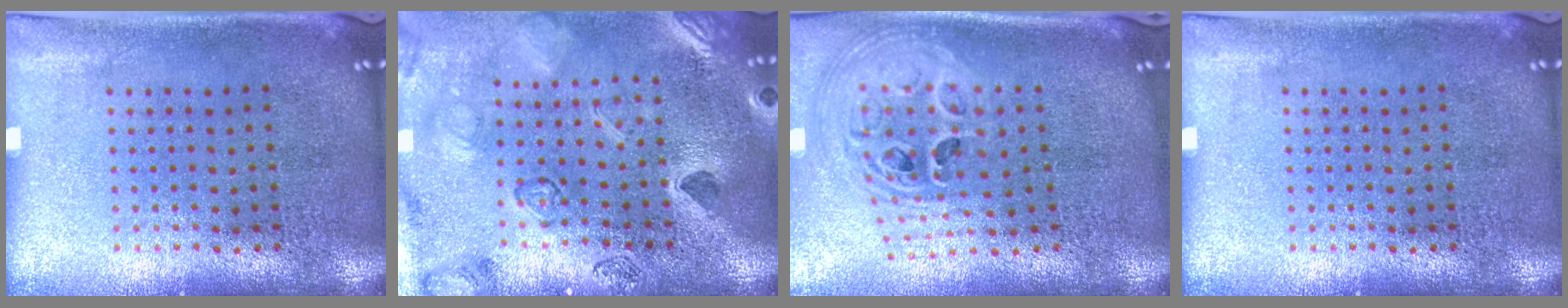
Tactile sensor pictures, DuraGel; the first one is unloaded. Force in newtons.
{"total": 2.4, "press": 2.4, "slide": 0.4}
{"total": 2.7, "press": 1.9, "slide": 1.9}
{"total": 0.0}